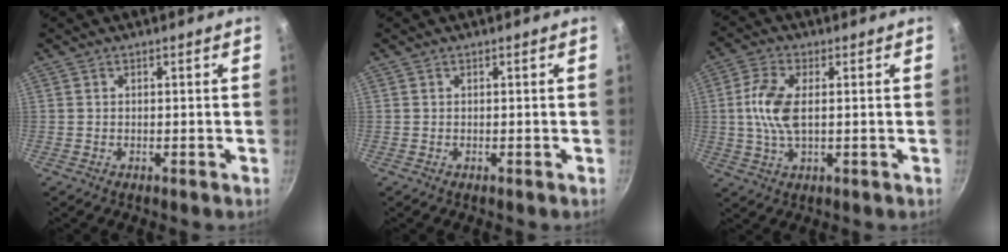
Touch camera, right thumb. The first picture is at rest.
{"total": 0.0}
{"total": 8.5, "force": [0.7, 4.1, 7.4], "torque": [-0.158, 0.007, 0.009]}